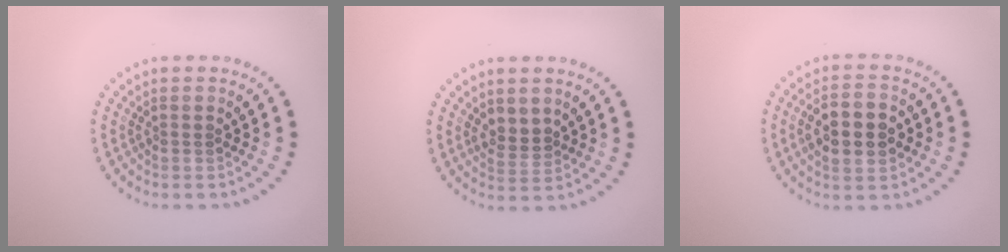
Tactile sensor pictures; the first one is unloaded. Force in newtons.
{"total": 1.8, "press": 1.7, "slide": 0.8}
{"total": 5.3, "press": 5.2, "slide": 0.5}